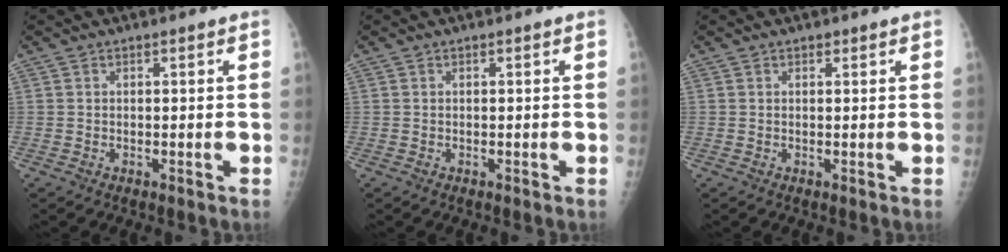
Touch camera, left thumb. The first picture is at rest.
{"total": 0.0}
{"total": 0.5, "force": [0.4, 0.3, 0.1], "torque": [-0.001, -0.003, 0.006]}